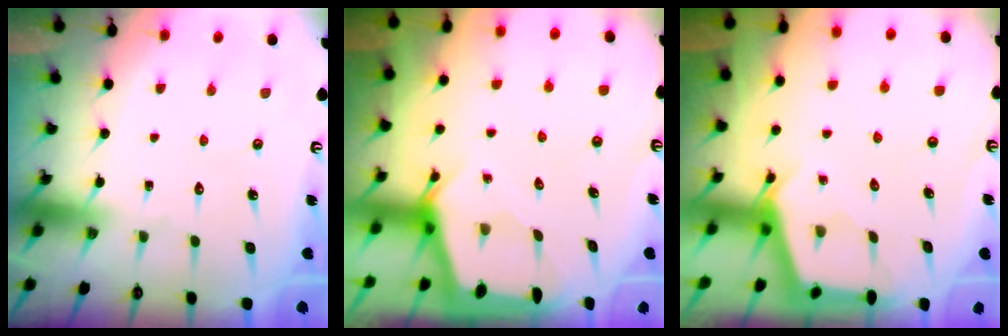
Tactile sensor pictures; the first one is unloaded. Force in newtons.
{"total": 2.4, "press": 2.4, "slide": 0.3}
{"total": 2.5, "press": 2.5, "slide": 0.3}